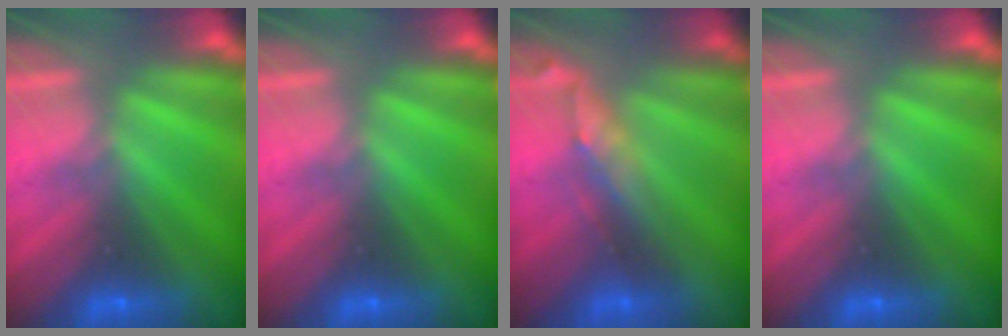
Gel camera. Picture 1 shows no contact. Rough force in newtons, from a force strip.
{"total": 0.0}
{"total": 2.7}
{"total": 0.0}